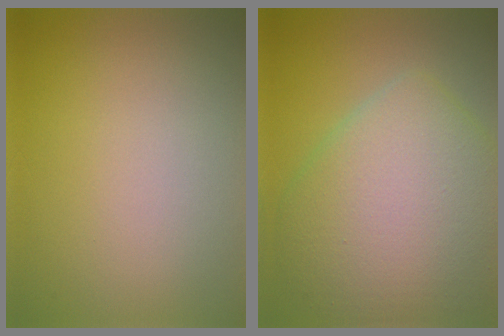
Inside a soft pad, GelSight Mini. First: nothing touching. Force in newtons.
{"total": 9.7, "press": 9.7, "slide": 0.4}